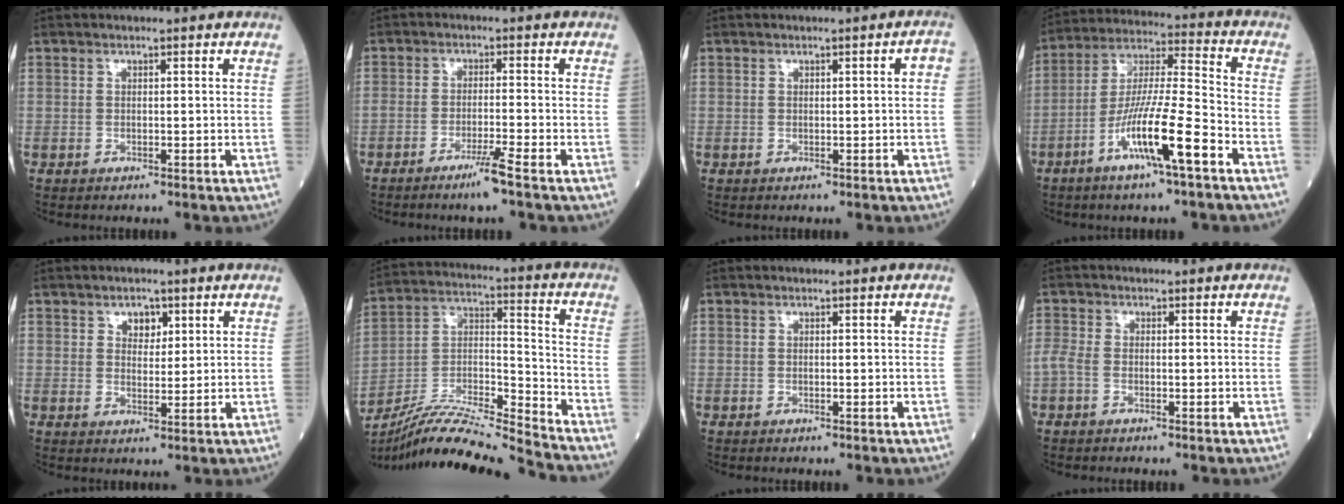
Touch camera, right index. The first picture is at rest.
{"total": 4.0, "force": [-2.7, -0.9, 2.8], "torque": [-0.055, -0.009, -0.054]}
{"total": 1.4, "force": [0.0, 0.3, 1.4], "torque": [-0.012, 0.005, 0.000]}
{"total": 13.5, "force": [-6.4, 0.3, 11.9], "torque": [-0.230, -0.006, -0.120]}
{"total": 3.0, "force": [1.5, 1.9, 1.7], "torque": [-0.019, 0.001, 0.024]}
{"total": 18.3, "force": [-17.2, -1.3, 6.2], "torque": [-0.116, 0.007, -0.306]}
{"total": 0.0}
{"total": 2.1, "force": [-0.7, 0.9, 1.8], "torque": [-0.050, 0.005, -0.019]}